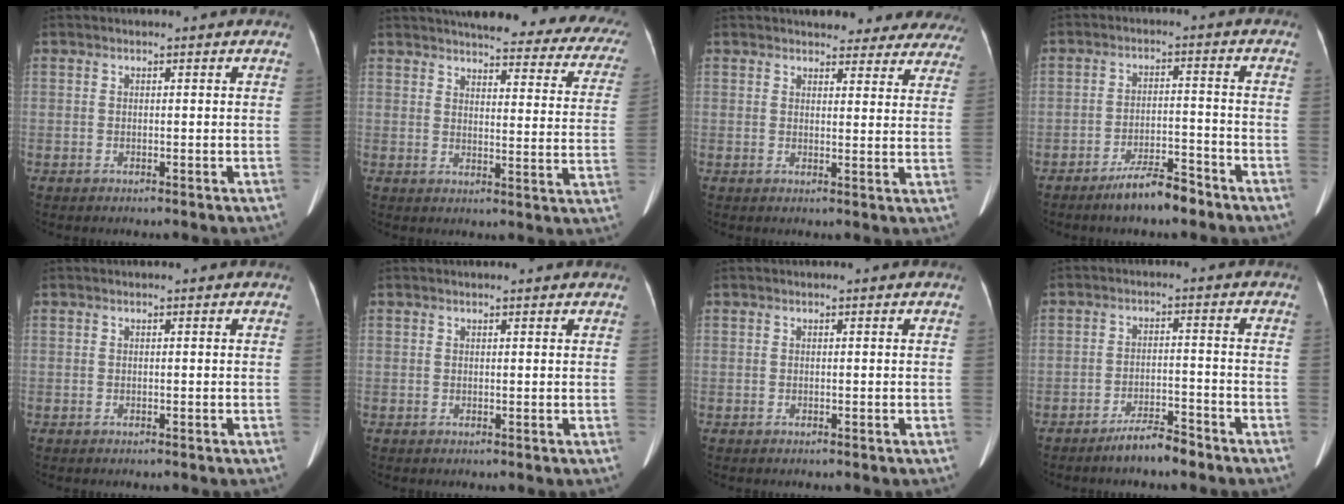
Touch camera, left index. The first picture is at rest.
{"total": 27.7, "force": [24.1, 6.3, 12.2], "torque": [-0.155, -0.035, 0.259]}
{"total": 17.2, "force": [15.7, 5.3, 4.6], "torque": [-0.028, -0.012, 0.160]}
{"total": 6.3, "force": [-5.1, 1.3, 3.4], "torque": [-0.067, -0.004, -0.091]}
{"total": 0.0}
{"total": 2.3, "force": [2.1, 0.4, 1.0], "torque": [-0.011, 0.018, 0.021]}
{"total": 0.0}
{"total": 4.7, "force": [-4.0, 0.7, 2.2], "torque": [-0.044, -0.004, -0.074]}